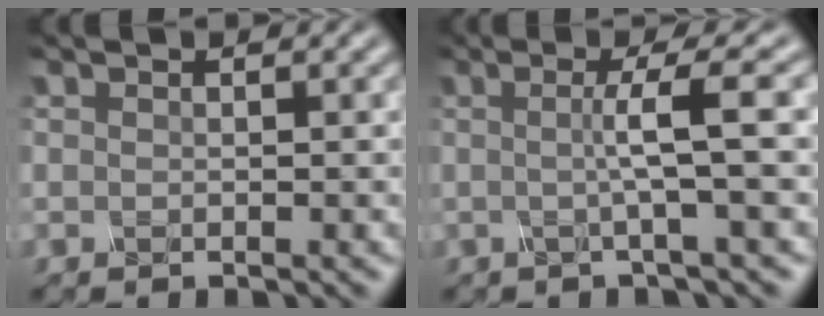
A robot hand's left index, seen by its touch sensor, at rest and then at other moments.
{"total": 4.3, "force": [0.2, 0.5, 4.3], "torque": [-0.066, 0.004, -0.008]}